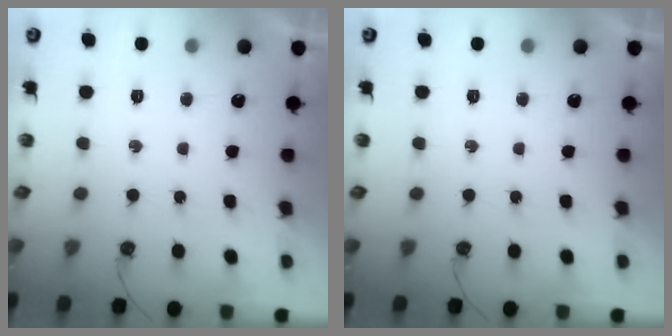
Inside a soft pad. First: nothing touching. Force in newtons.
{"total": 0.0}